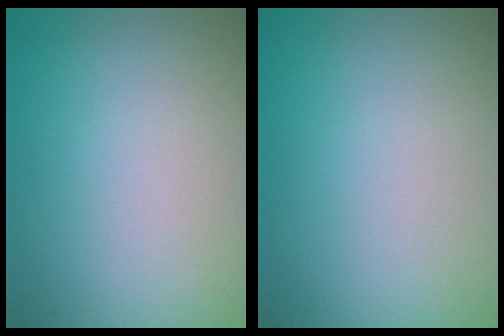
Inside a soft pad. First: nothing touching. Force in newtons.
{"total": 0.0}